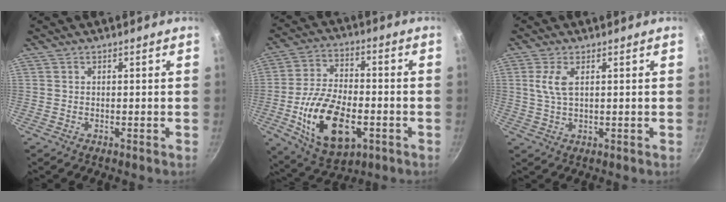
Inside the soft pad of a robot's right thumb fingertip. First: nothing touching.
{"total": 17.9, "force": [-5.0, 9.9, 14.1], "torque": [-0.246, 0.017, -0.080]}
{"total": 4.5, "force": [1.3, 1.7, 4.0], "torque": [-0.089, 0.000, 0.027]}